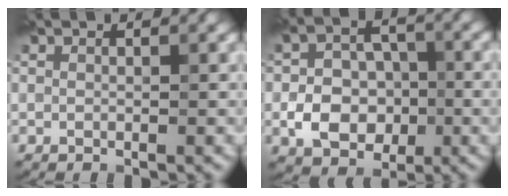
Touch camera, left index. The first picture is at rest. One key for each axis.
{"total": 5.5, "fx": -1.6, "fy": 3.9, "fz": 3.5, "tx": -0.059, "ty": 0.001, "tz": -0.029}